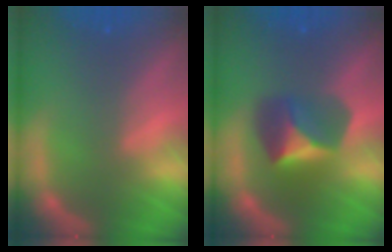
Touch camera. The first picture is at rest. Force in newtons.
{"total": 4.9}